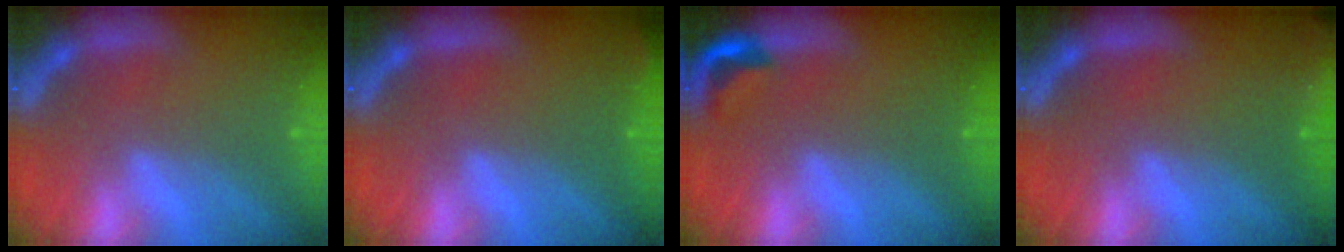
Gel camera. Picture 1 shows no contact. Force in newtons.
{"total": 1.4}
{"total": 2.4}
{"total": 9.0}